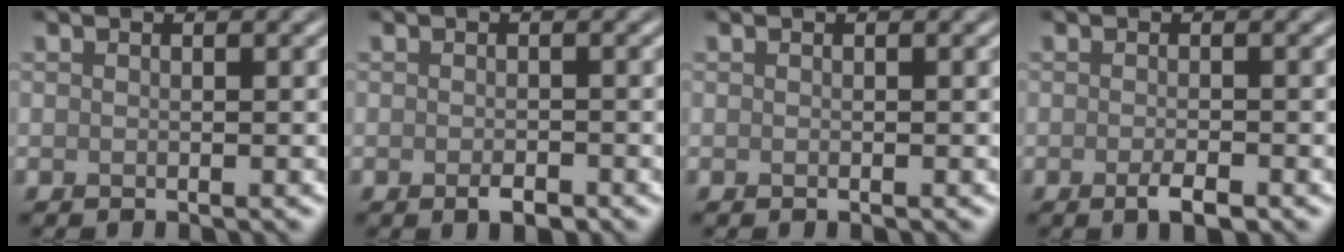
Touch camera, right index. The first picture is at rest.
{"total": 1.4, "force": [-0.8, 0.7, 0.9], "torque": [-0.016, -0.003, -0.012]}
{"total": 0.0}
{"total": 1.8, "force": [-1.0, 0.4, 1.4], "torque": [-0.024, -0.003, -0.017]}